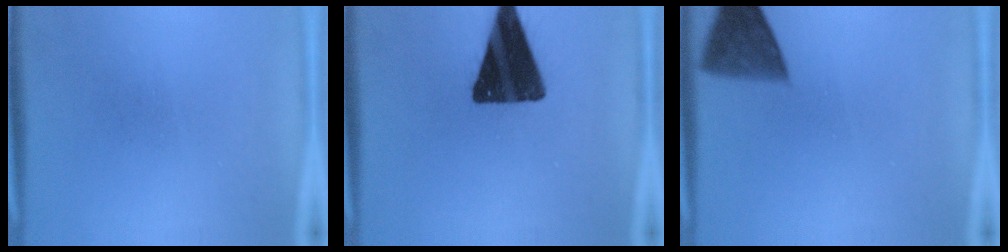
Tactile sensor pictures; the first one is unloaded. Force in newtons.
{"total": 17.2}
{"total": 7.4}